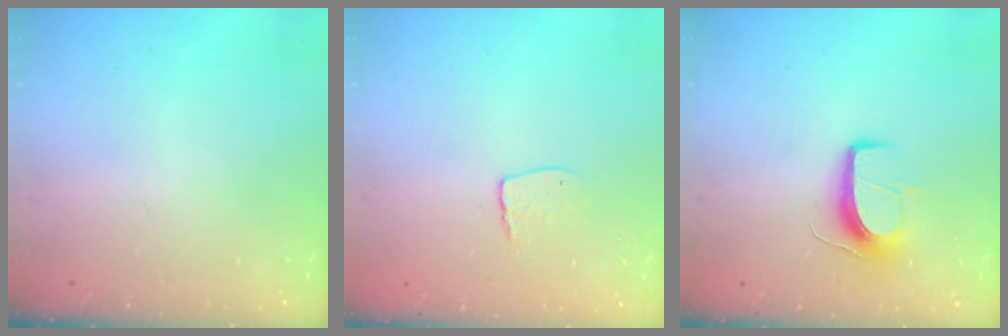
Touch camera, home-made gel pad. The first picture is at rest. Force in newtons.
{"total": 5.6, "press": 5.6, "slide": 0.4}
{"total": 9.9, "press": 9.9, "slide": 0.2}